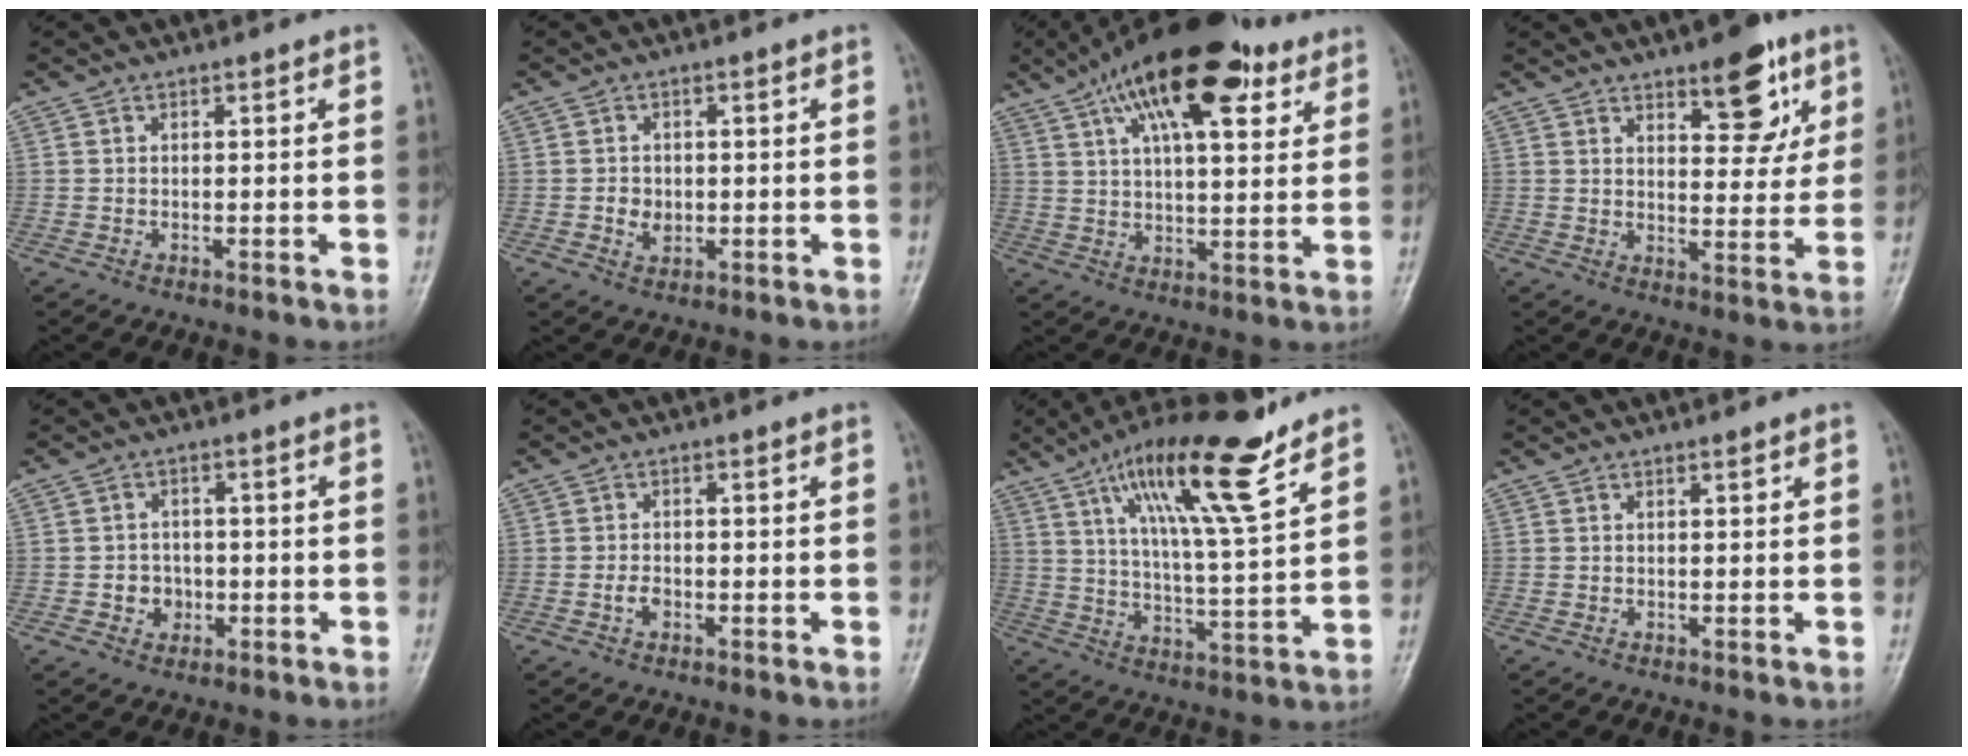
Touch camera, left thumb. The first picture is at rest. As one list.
[{"total": 3.1, "force": [-0.4, 2.6, 1.7], "torque": [-0.019, 0.002, -0.004]}, {"total": 20.6, "force": [11.1, 8.3, 15.2], "torque": [-0.224, -0.007, 0.176]}, {"total": 10.9, "force": [6.0, 4.7, 7.7], "torque": [-0.074, -0.031, 0.085]}, {"total": 3.9, "force": [-1.0, 3.5, 1.4], "torque": [0.003, 0.009, -0.016]}, {"total": 2.1, "force": [-0.8, 1.4, 1.3], "torque": [-0.022, 0.007, -0.017]}, {"total": 17.7, "force": [11.0, 3.2, 13.5], "torque": [-0.220, -0.049, 0.191]}, {"total": 0.6, "force": [0.5, 0.2, 0.4], "torque": [-0.008, -0.003, 0.007]}]